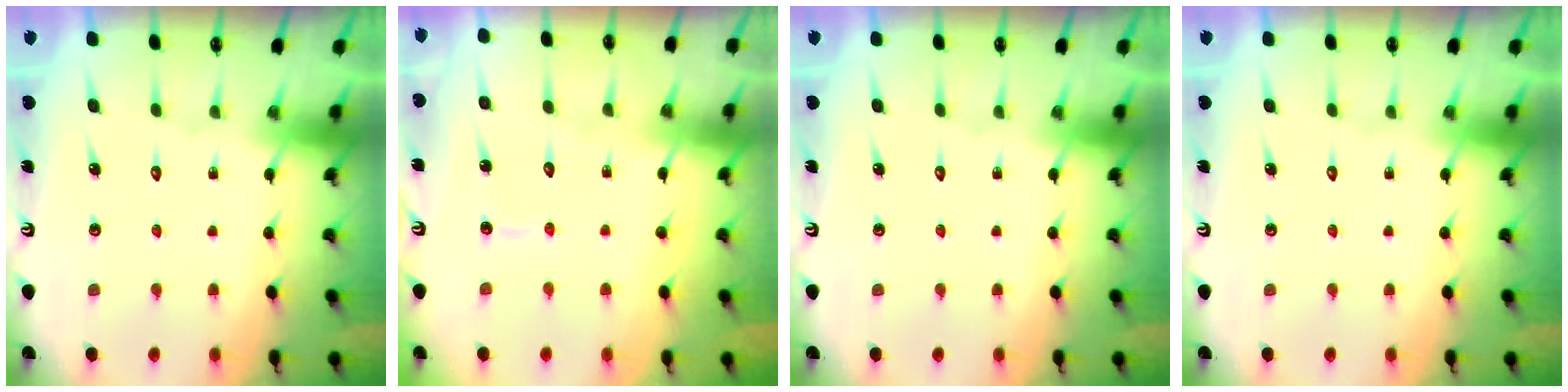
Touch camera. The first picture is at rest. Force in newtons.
{"total": 4.9, "press": 4.8, "slide": 0.4}
{"total": 0.0}
{"total": 0.0}